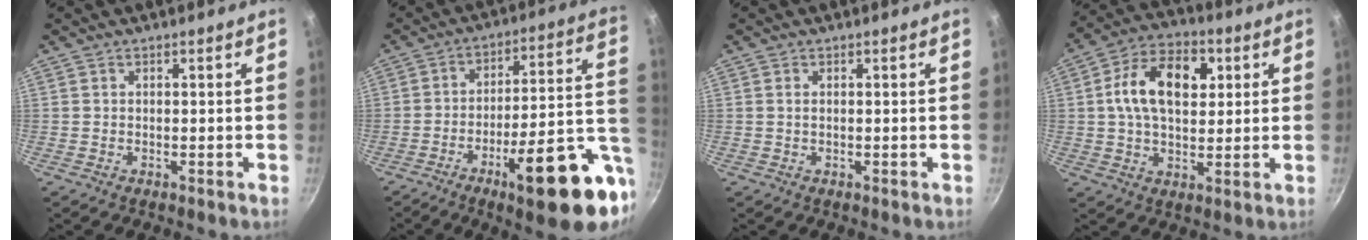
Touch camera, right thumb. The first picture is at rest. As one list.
[{"total": 23.6, "force": [-9.7, 5.7, 20.7], "torque": [-0.225, 0.054, -0.132]}, {"total": 0.6, "force": [0.1, 0.3, 0.5], "torque": [-0.014, 0.003, 0.004]}, {"total": 14.4, "force": [3.1, 8.9, 10.9], "torque": [-0.171, 0.010, 0.047]}]